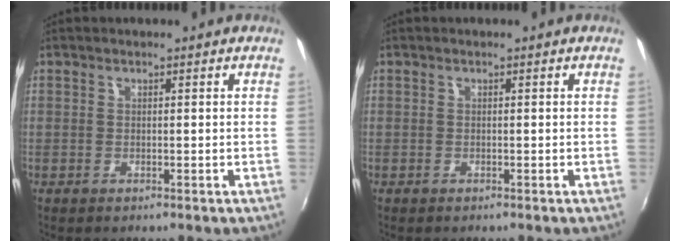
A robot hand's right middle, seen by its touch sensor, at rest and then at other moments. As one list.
[{"total": 0.0}]